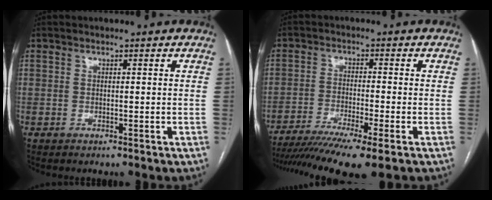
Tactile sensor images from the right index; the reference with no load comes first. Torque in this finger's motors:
{"motor_torque": [1.55, -0.59, 0.62, 0.13]}